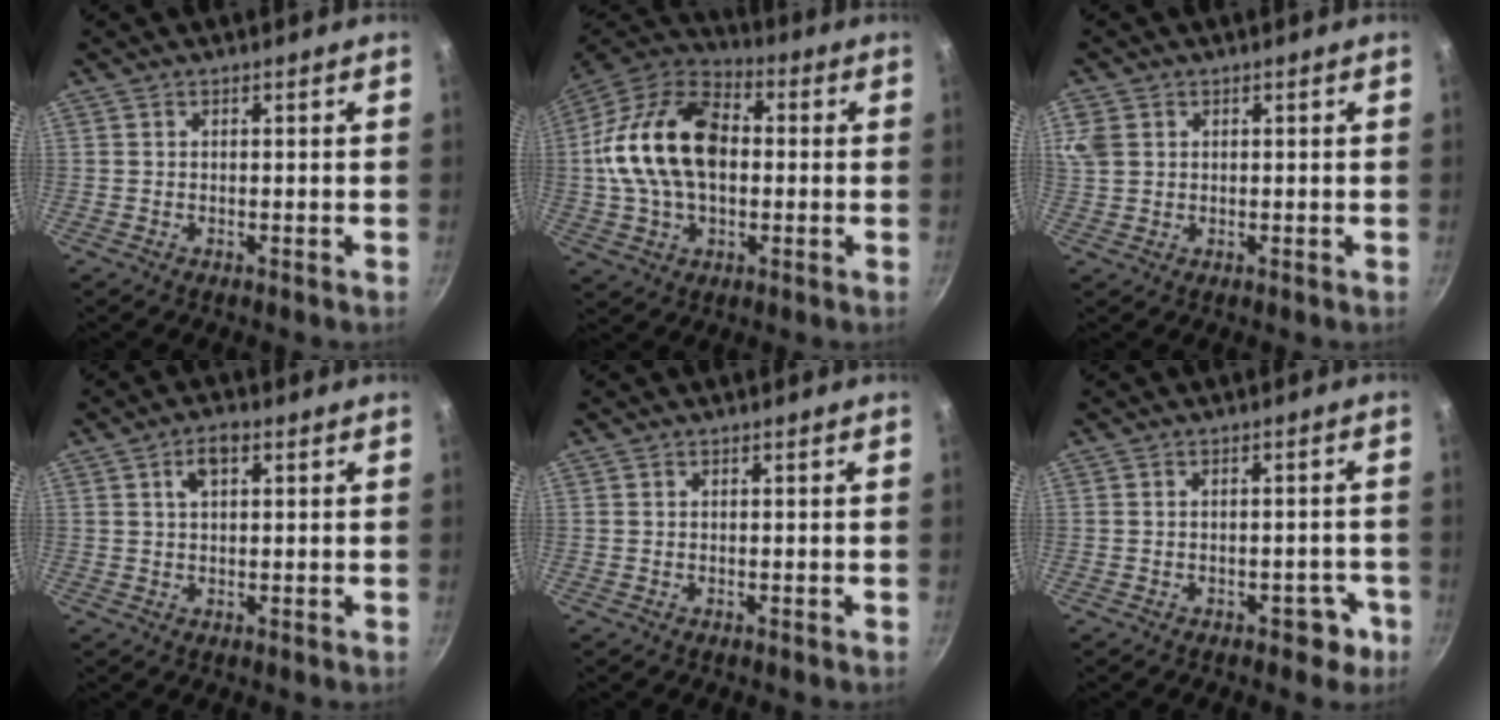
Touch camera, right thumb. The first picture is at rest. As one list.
[{"total": 21.3, "force": [1.0, 13.7, 16.2], "torque": [-0.282, 0.032, 0.006]}, {"total": 5.1, "force": [1.8, 3.9, 2.8], "torque": [-0.057, 0.004, 0.037]}, {"total": 4.2, "force": [1.6, 2.2, 3.2], "torque": [-0.047, 0.003, 0.026]}, {"total": 0.0}, {"total": 3.9, "force": [-2.0, 2.4, 2.3], "torque": [-0.008, 0.025, -0.010]}]